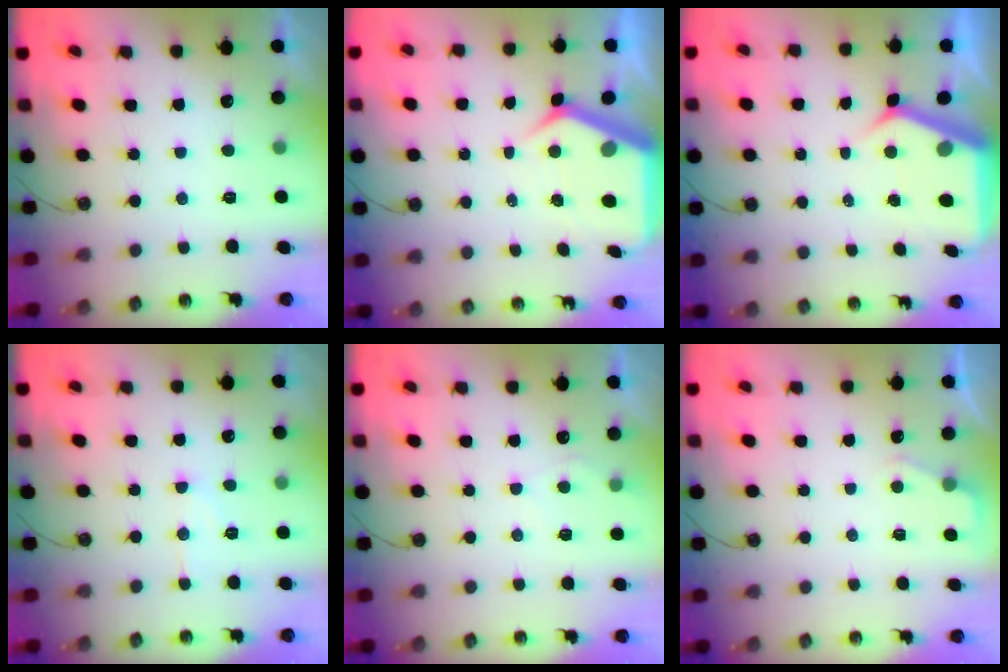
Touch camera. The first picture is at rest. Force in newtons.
{"total": 8.1, "press": 8.0, "slide": 0.9}
{"total": 6.2, "press": 6.1, "slide": 0.8}
{"total": 8.4, "press": 8.3, "slide": 0.6}
{"total": 4.9, "press": 4.9, "slide": 0.4}
{"total": 2.8, "press": 2.7, "slide": 0.5}